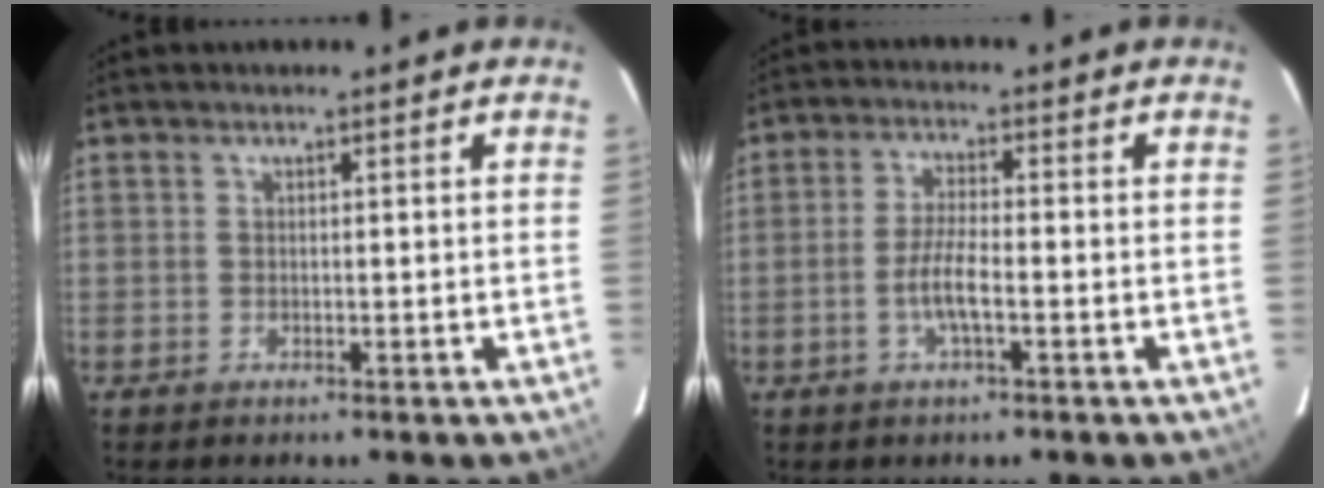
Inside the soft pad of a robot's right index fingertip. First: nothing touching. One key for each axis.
{"total": 5.2, "fx": -1.8, "fy": 0.8, "fz": 4.8, "tx": -0.097, "ty": 0.001, "tz": -0.036}